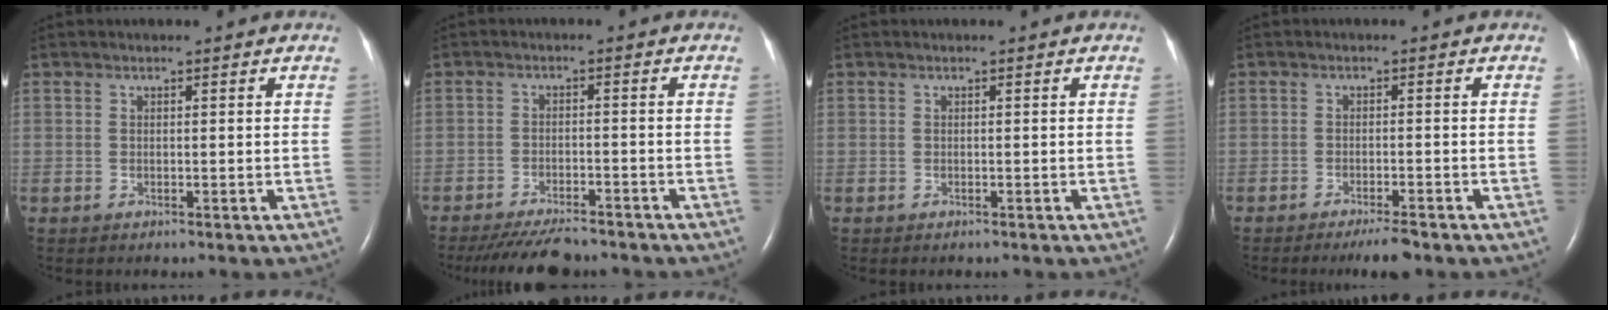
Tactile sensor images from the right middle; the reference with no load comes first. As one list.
[{"total": 8.8, "force": [-7.9, 1.7, 3.5], "torque": [-0.055, -0.016, -0.121]}, {"total": 0.0}, {"total": 3.6, "force": [-2.8, 0.4, 2.1], "torque": [-0.035, -0.005, -0.045]}]